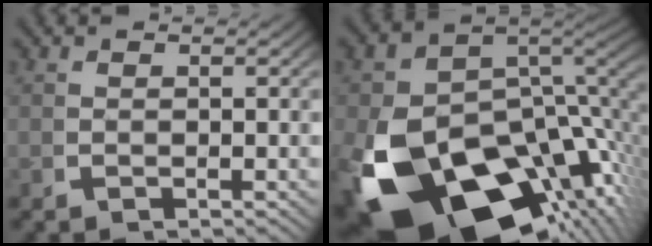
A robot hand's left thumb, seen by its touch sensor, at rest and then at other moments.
{"total": 26.5, "force": [-8.7, 16.7, 18.6], "torque": [-0.334, -0.099, -0.100]}